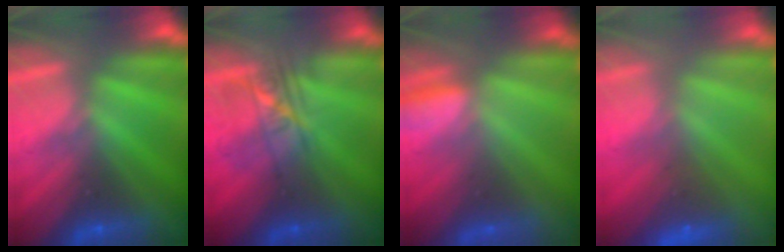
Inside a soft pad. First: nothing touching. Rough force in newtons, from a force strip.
{"total": 2.3}
{"total": 2.9}
{"total": 8.4}